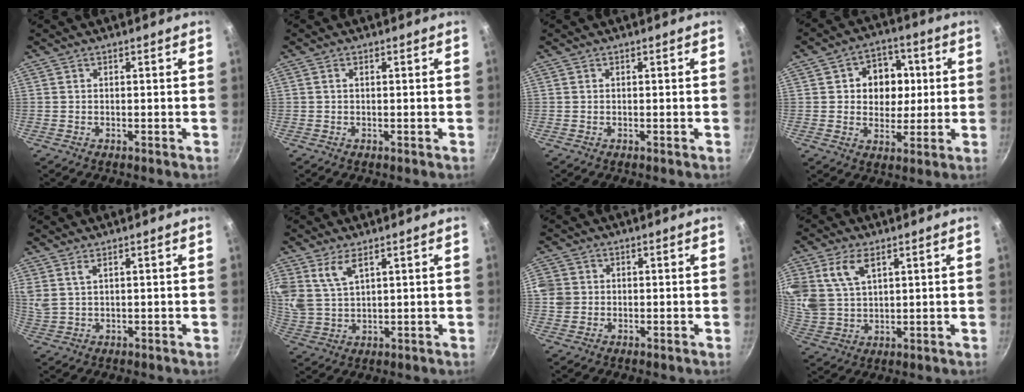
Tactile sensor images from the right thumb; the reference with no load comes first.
{"total": 0.7, "force": [0.2, 0.3, 0.6], "torque": [-0.011, 0.003, 0.002]}
{"total": 0.0}
{"total": 10.9, "force": [1.8, 9.0, 5.9], "torque": [-0.042, 0.002, 0.023]}
{"total": 3.3, "force": [1.8, 1.5, 2.3], "torque": [-0.045, -0.010, 0.043]}
{"total": 7.1, "force": [3.9, 3.6, 4.8], "torque": [-0.090, -0.024, 0.086]}
{"total": 4.4, "force": [0.1, 4.1, 1.4], "torque": [-0.014, 0.002, -0.002]}
{"total": 11.5, "force": [5.1, 7.3, 7.3], "torque": [-0.143, -0.014, 0.109]}